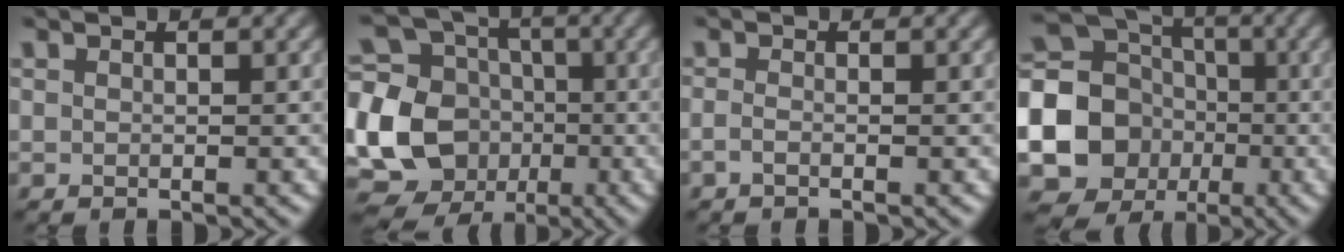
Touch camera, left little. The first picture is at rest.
{"total": 13.6, "force": [-3.1, 12.1, 5.3], "torque": [-0.142, -0.012, -0.070]}
{"total": 0.9, "force": [-0.7, 0.1, 0.6], "torque": [-0.012, -0.007, -0.017]}
{"total": 18.3, "force": [-4.0, 17.1, 5.3], "torque": [-0.135, -0.019, -0.105]}